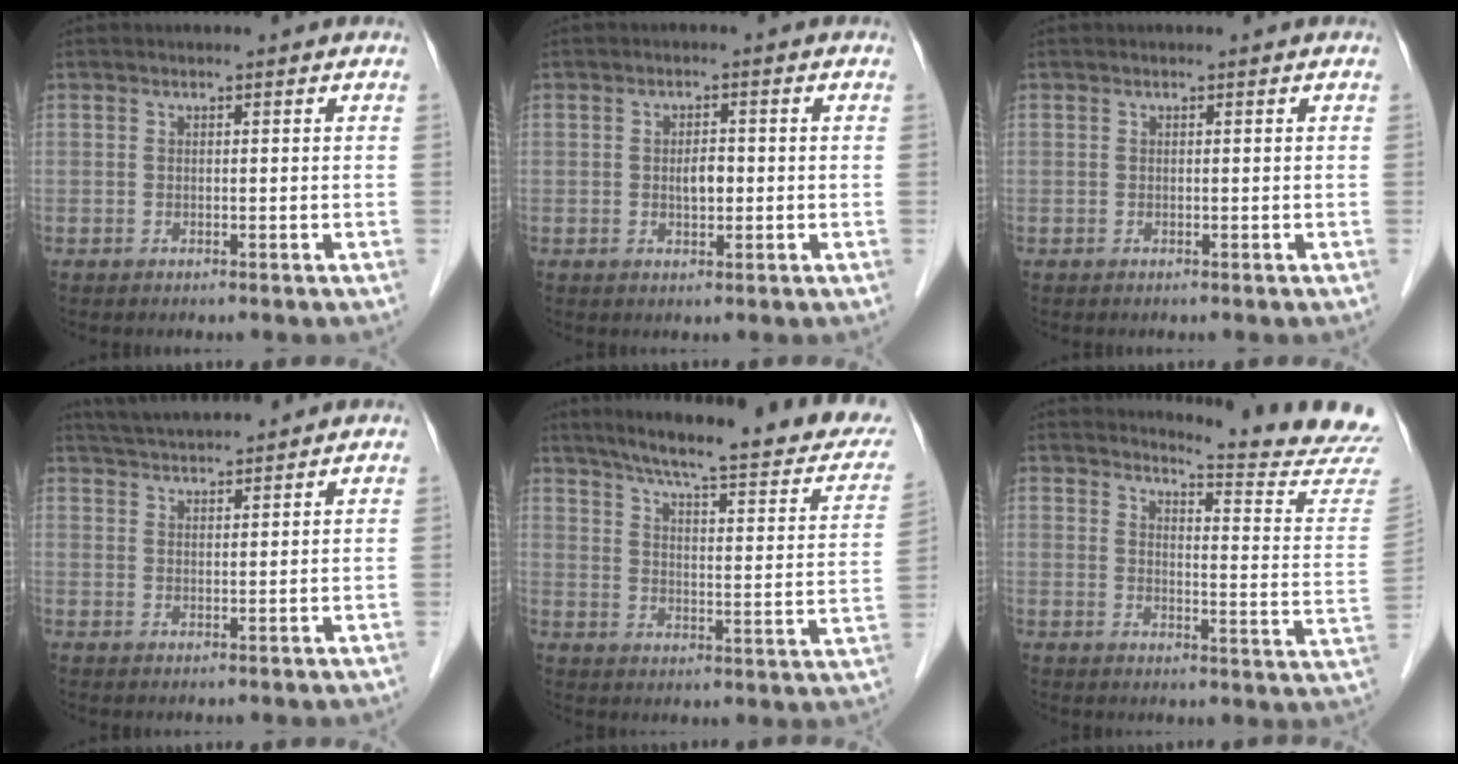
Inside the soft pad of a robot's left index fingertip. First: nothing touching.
{"total": 2.5, "force": [-0.2, 1.2, 2.2], "torque": [-0.038, 0.002, -0.002]}
{"total": 0.0}
{"total": 7.9, "force": [7.4, 0.4, 2.6], "torque": [-0.050, 0.032, 0.119]}
{"total": 24.4, "force": [20.5, 2.6, 12.8], "torque": [-0.179, -0.032, 0.258]}
{"total": 14.2, "force": [14.0, -1.7, 1.4], "torque": [-0.017, -0.130, 0.148]}